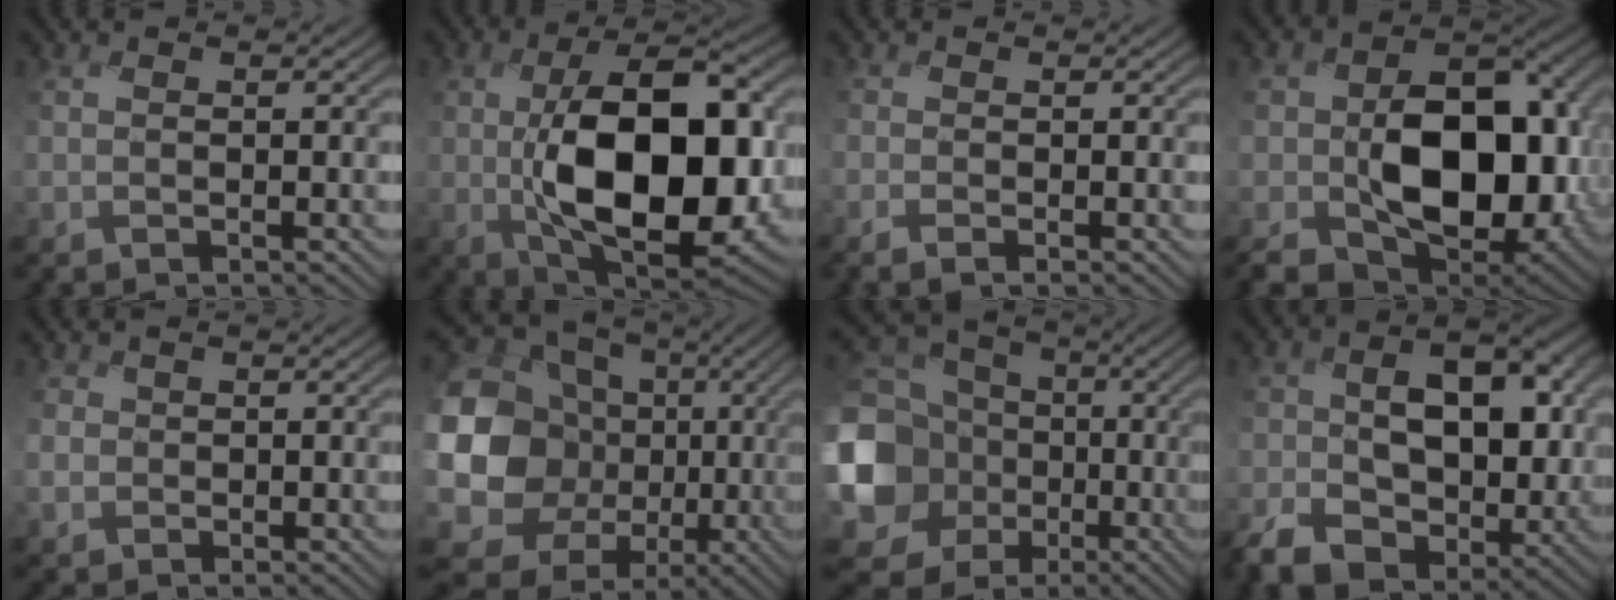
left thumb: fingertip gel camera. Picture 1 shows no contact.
{"total": 16.2, "force": [-0.8, 8.9, 13.5], "torque": [-0.224, -0.016, -0.003]}
{"total": 1.1, "force": [-0.7, -0.6, -0.5], "torque": [0.014, 0.001, -0.019]}
{"total": 14.4, "force": [-2.5, 10.2, 9.8], "torque": [-0.137, -0.031, -0.040]}
{"total": 1.8, "force": [-0.2, 1.6, -0.7], "torque": [0.007, -0.004, -0.015]}
{"total": 19.3, "force": [-3.2, 16.1, 10.1], "torque": [-0.246, -0.011, -0.079]}
{"total": 18.3, "force": [-3.4, 16.1, 7.9], "torque": [-0.229, -0.027, -0.068]}
{"total": 12.1, "force": [-2.3, 8.6, 8.3], "torque": [-0.108, -0.014, -0.048]}